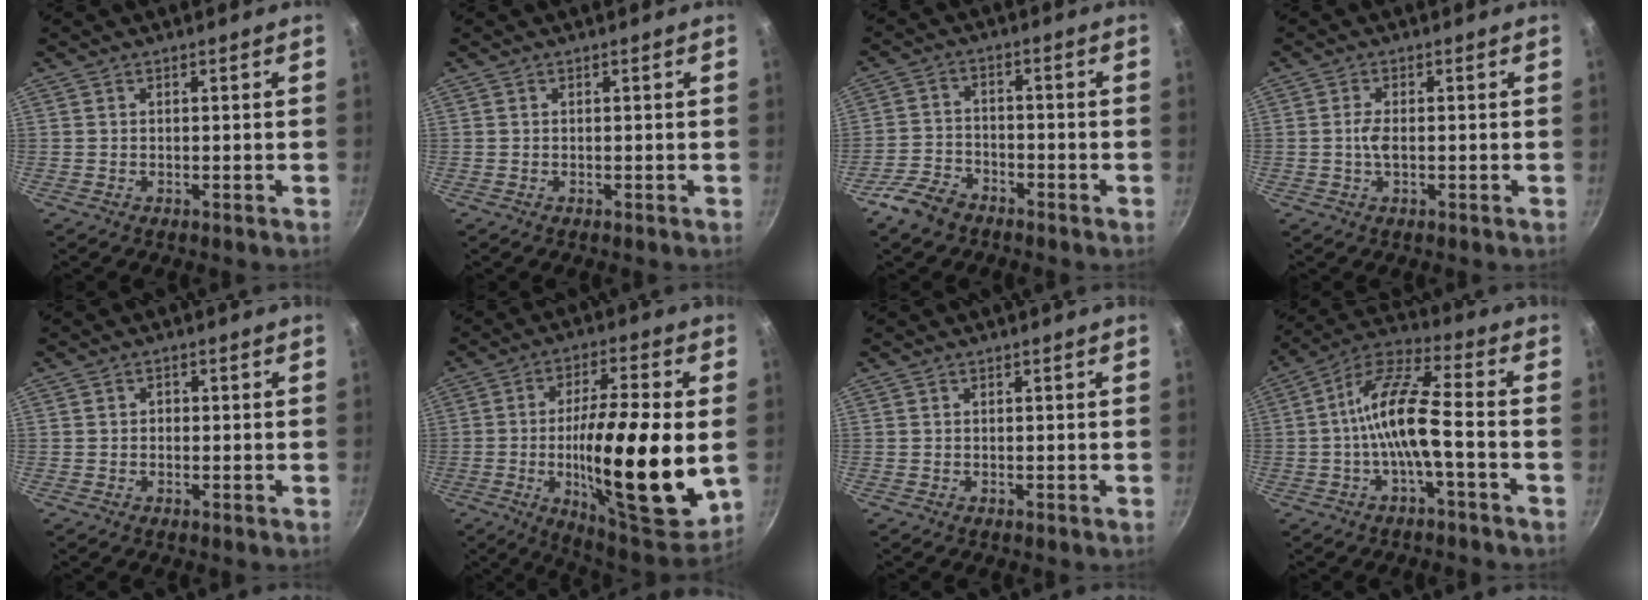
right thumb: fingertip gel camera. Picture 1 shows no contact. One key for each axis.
{"total": 0.0}
{"total": 6.5, "fx": -4.6, "fy": 3.6, "fz": 2.8, "tx": -0.052, "ty": 0.039, "tz": -0.092}
{"total": 2.6, "fx": -0.2, "fy": 1.1, "fz": 2.3, "tx": -0.051, "ty": 0.002, "tz": -0.007}
{"total": 1.3, "fx": 0.0, "fy": 1.1, "fz": 0.6, "tx": -0.007, "ty": 0.005, "tz": -0.003}
{"total": 24.3, "fx": -2.5, "fy": 6.8, "fz": 23.2, "tx": -0.357, "ty": -0.005, "tz": -0.040}
{"total": 0.0}
{"total": 12.4, "fx": -2.6, "fy": 3.5, "fz": 11.6, "tx": -0.227, "ty": 0.041, "tz": -0.060}